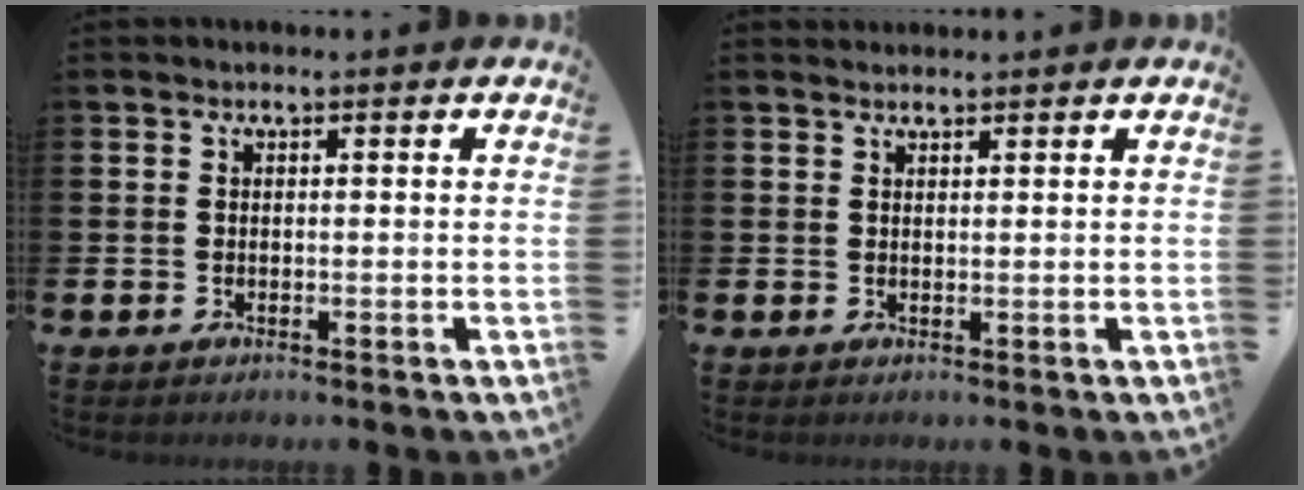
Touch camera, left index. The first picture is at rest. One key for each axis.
{"total": 0.9, "fx": 0.9, "fy": 0.1, "fz": 0.1, "tx": 0.004, "ty": -0.001, "tz": 0.014}